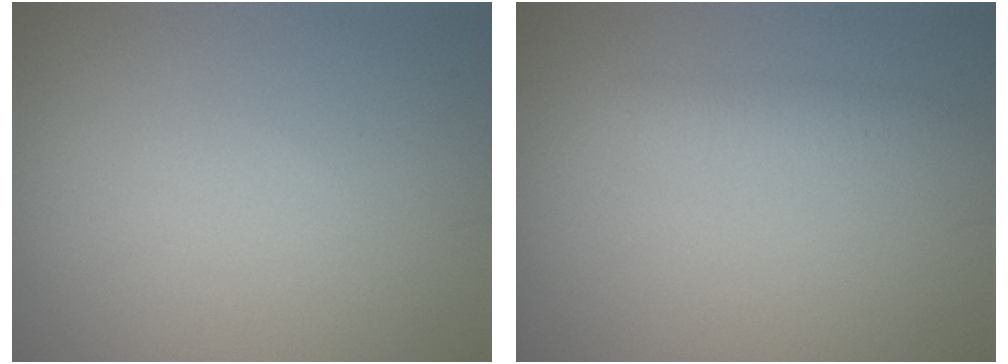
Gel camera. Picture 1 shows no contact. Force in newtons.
{"total": 1.3, "press": 1.3, "slide": 0.0}